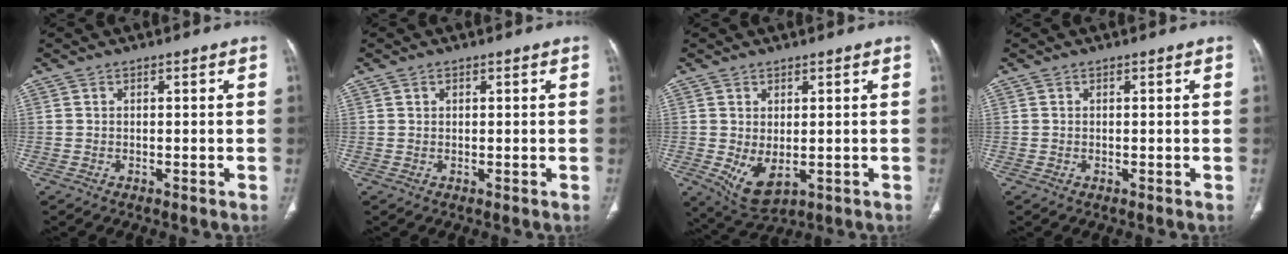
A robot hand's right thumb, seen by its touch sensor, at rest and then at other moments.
{"total": 0.7, "force": [0.4, 0.6, 0.3], "torque": [-0.001, 0.000, 0.007]}
{"total": 6.2, "force": [-0.7, 3.5, 5.2], "torque": [-0.088, -0.011, 0.009]}
{"total": 0.0}